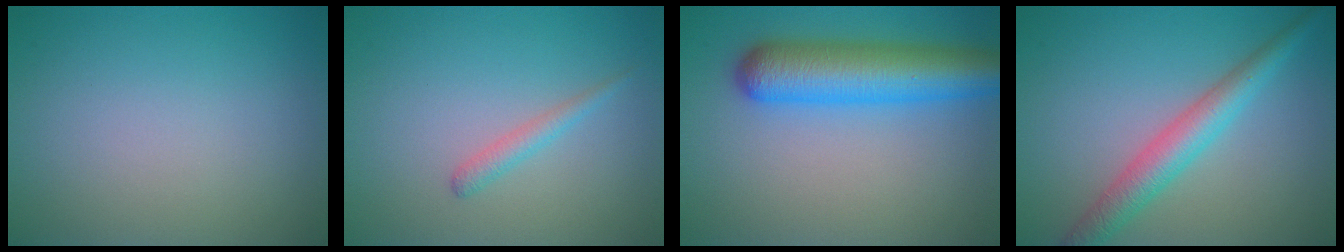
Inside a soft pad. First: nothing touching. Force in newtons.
{"total": 1.4, "press": 1.4, "slide": 0.0}
{"total": 7.5, "press": 7.5, "slide": 0.2}
{"total": 3.9, "press": 3.9, "slide": 0.1}